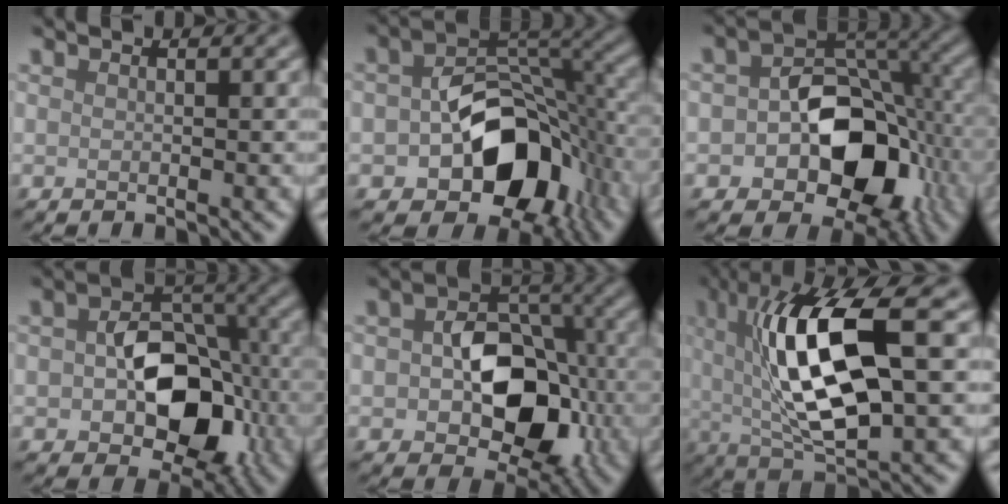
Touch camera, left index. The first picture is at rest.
{"total": 10.8, "force": [-3.3, 7.0, 7.5], "torque": [-0.108, 0.000, -0.052]}
{"total": 10.5, "force": [-2.7, 7.0, 7.4], "torque": [-0.108, -0.004, -0.046]}
{"total": 8.7, "force": [-1.3, 5.8, 6.3], "torque": [-0.090, -0.002, -0.017]}
{"total": 8.5, "force": [-0.9, 5.8, 6.1], "torque": [-0.086, 0.000, -0.013]}
{"total": 11.6, "force": [2.2, 3.4, 10.8], "torque": [-0.197, 0.003, 0.043]}